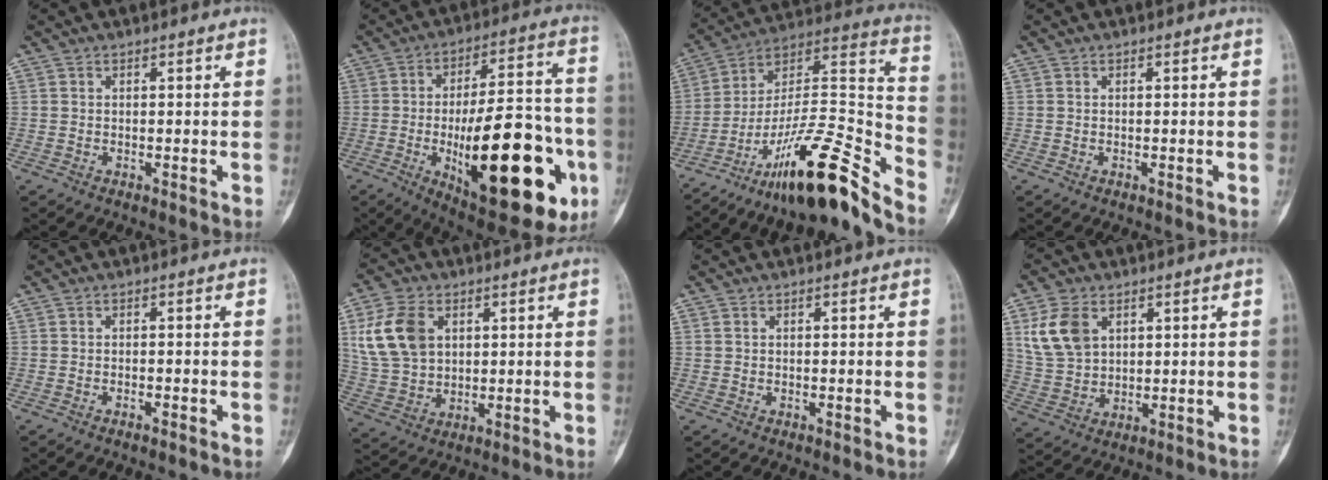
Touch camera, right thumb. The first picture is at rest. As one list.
[{"total": 30.0, "force": [-8.6, 11.5, 26.4], "torque": [-0.348, 0.010, -0.107]}, {"total": 24.1, "force": [-17.5, 4.4, 16.0], "torque": [-0.249, 0.111, -0.294]}, {"total": 0.0}, {"total": 1.1, "force": [-0.9, 0.2, 0.6], "torque": [-0.016, 0.006, -0.010]}, {"total": 12.5, "force": [3.6, 8.9, 8.1], "torque": [-0.148, -0.003, 0.076]}, {"total": 0.0}, {"total": 9.3, "force": [3.7, 6.3, 5.8], "torque": [-0.107, -0.009, 0.084]}]